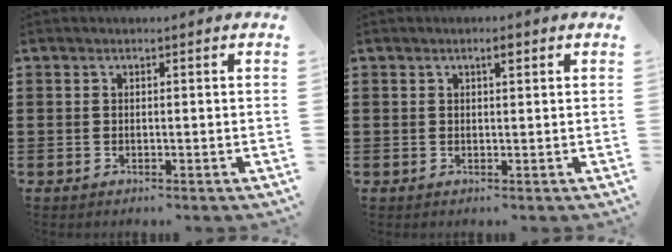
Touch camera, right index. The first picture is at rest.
{"total": 1.5, "force": [0.8, 0.3, 1.3], "torque": [-0.017, 0.001, 0.010]}